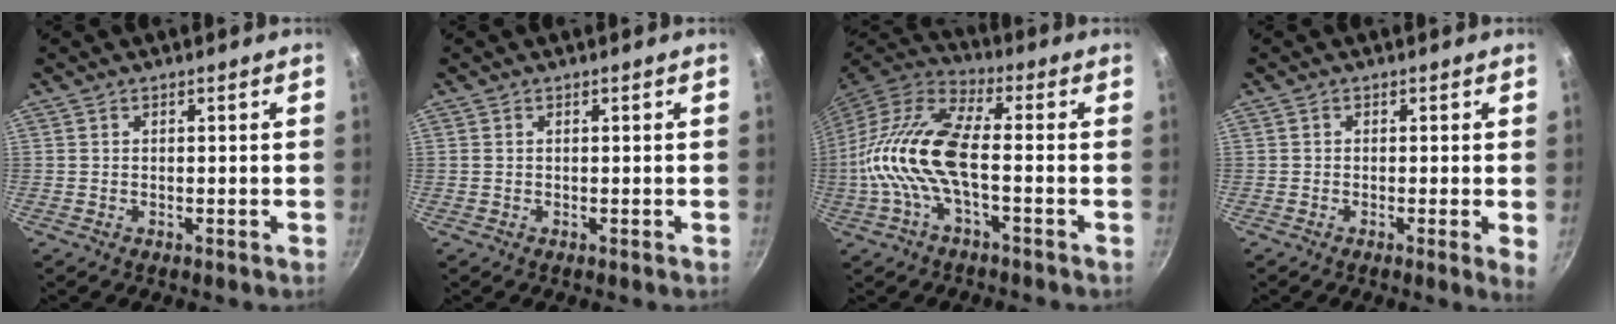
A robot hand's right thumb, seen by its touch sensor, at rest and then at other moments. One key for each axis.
{"total": 0.0}
{"total": 15.5, "fx": -2.3, "fy": 6.2, "fz": 14.0, "tx": -0.285, "ty": 0.033, "tz": -0.061}
{"total": 2.5, "fx": -0.2, "fy": 0.3, "fz": 2.5, "tx": -0.037, "ty": -0.008, "tz": -0.008}